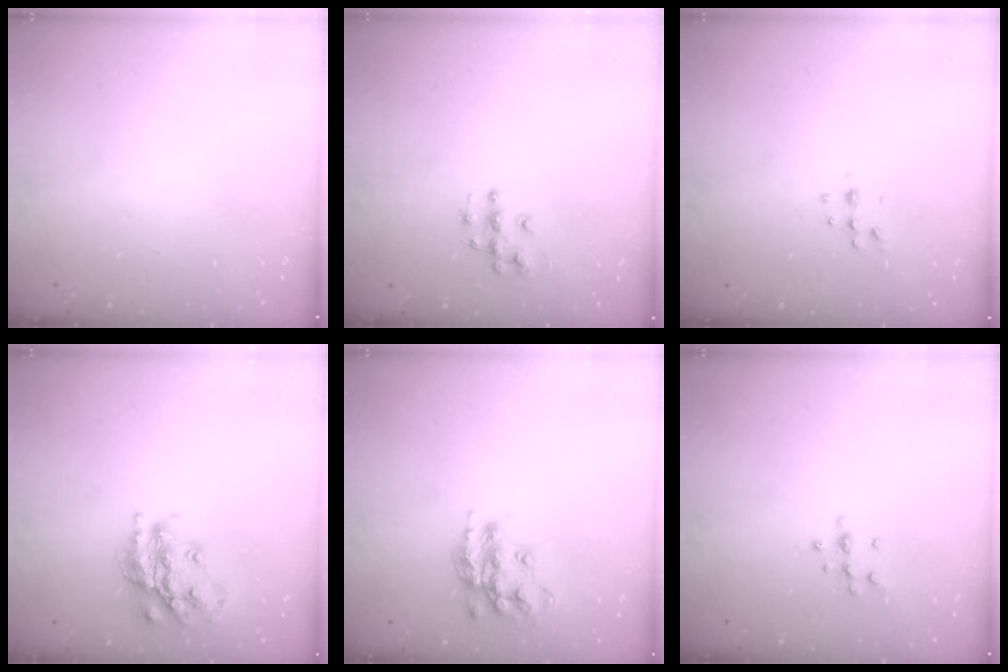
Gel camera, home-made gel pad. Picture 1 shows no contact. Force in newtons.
{"total": 4.8, "press": 4.8, "slide": 0.3}
{"total": 4.9, "press": 4.8, "slide": 1.0}
{"total": 17.4, "press": 17.4, "slide": 1.4}
{"total": 16.1, "press": 16.1, "slide": 1.0}
{"total": 7.1, "press": 7.0, "slide": 1.3}